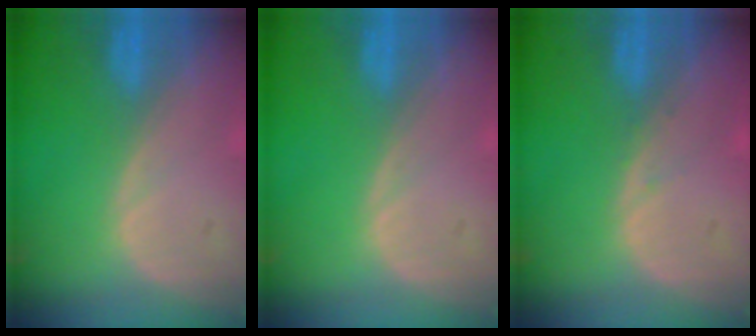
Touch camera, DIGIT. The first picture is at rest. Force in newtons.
{"total": 0.0}
{"total": 0.6, "press": 0.3, "slide": 0.5}